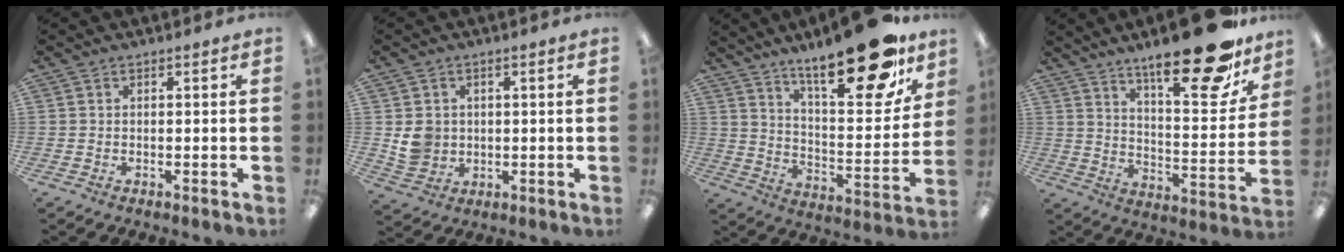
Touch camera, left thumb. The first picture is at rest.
{"total": 5.6, "force": [0.9, 5.3, 1.8], "torque": [-0.019, 0.005, 0.018]}
{"total": 24.2, "force": [17.5, 7.3, 15.1], "torque": [-0.209, -0.118, 0.281]}
{"total": 23.5, "force": [17.2, 6.8, 14.5], "torque": [-0.210, -0.113, 0.278]}